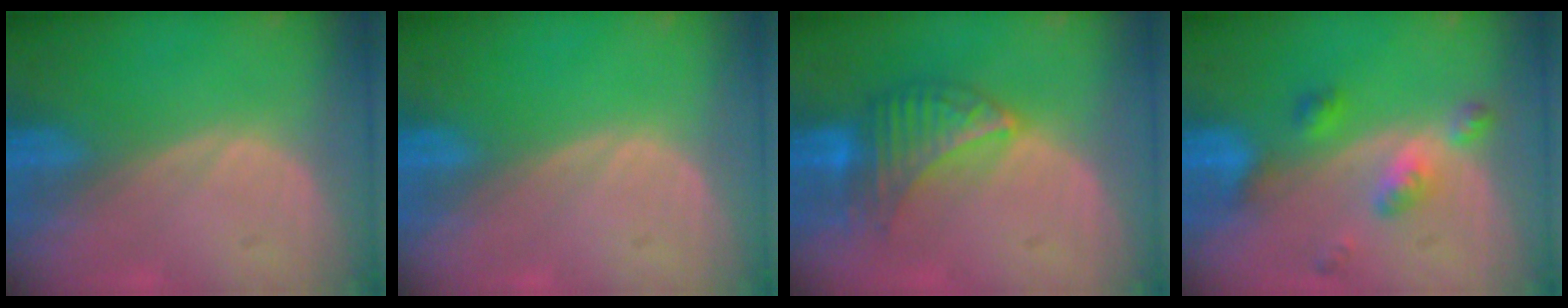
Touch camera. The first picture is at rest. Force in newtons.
{"total": 0.0}
{"total": 6.7, "press": 6.6, "slide": 1.2}
{"total": 5.8, "press": 5.0, "slide": 2.8}